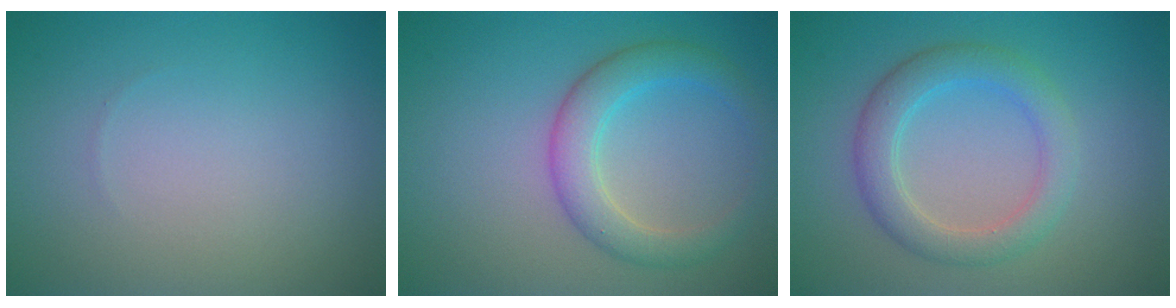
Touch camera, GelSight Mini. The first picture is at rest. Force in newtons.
{"total": 3.9, "press": 3.9, "slide": 0.0}
{"total": 3.8, "press": 3.8, "slide": 0.1}